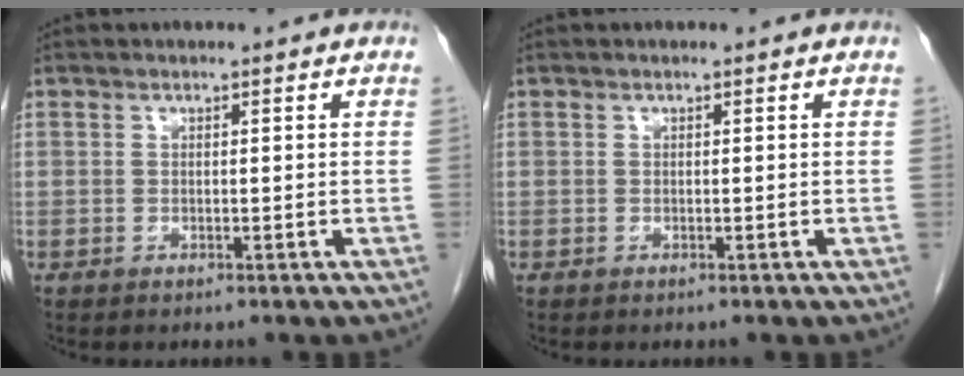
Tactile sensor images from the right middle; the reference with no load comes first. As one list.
[{"total": 0.0}]